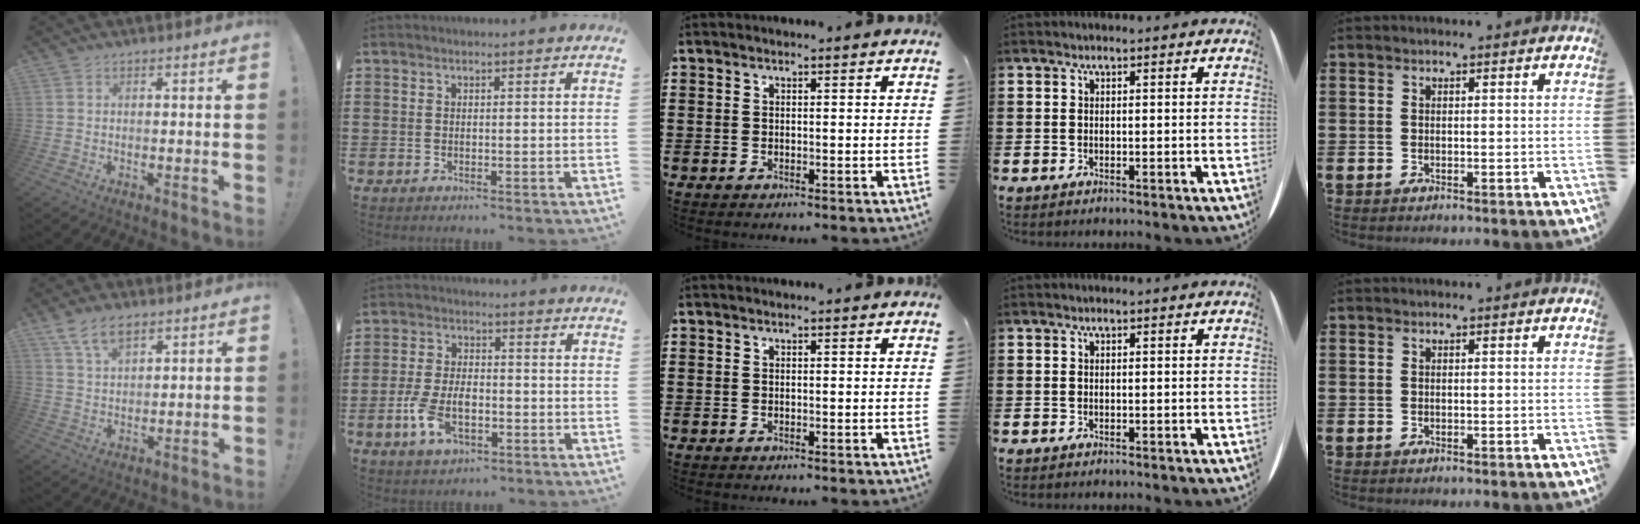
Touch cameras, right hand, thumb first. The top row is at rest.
{"thumb": {"total": 8.0, "force": [5.0, 3.9, 4.8], "torque": [-0.084, -0.014, 0.095]}, "index": {"total": 7.1, "force": [-2.4, 3.9, 5.4], "torque": [-0.125, 0.001, -0.049]}}